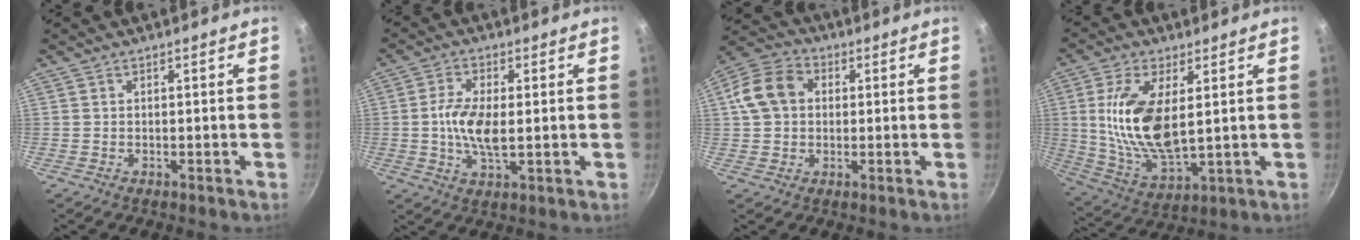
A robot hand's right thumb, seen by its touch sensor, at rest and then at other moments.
{"total": 8.3, "force": [0.1, 3.6, 7.5], "torque": [-0.154, -0.006, 0.001]}
{"total": 10.2, "force": [1.7, 7.9, 6.2], "torque": [-0.116, 0.024, 0.022]}
{"total": 15.6, "force": [2.4, 7.1, 13.7], "torque": [-0.274, -0.020, 0.060]}